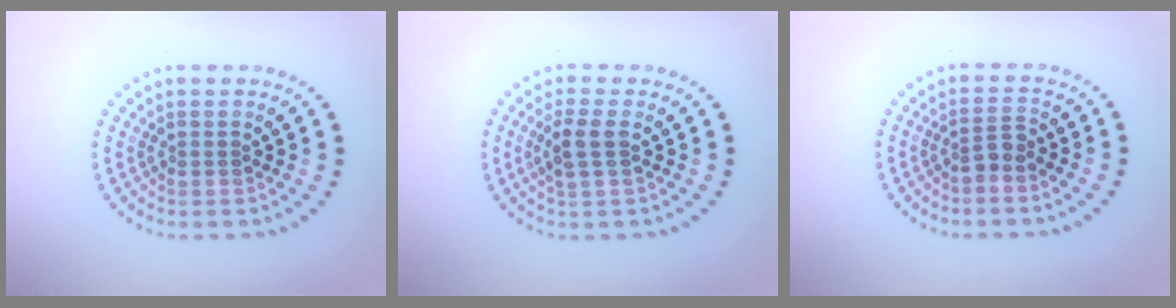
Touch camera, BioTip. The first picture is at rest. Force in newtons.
{"total": 2.4, "press": 2.1, "slide": 1.0}
{"total": 1.6, "press": 1.1, "slide": 1.1}